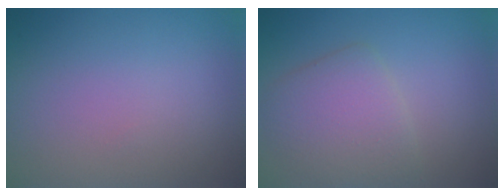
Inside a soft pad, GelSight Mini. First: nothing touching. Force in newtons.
{"total": 4.4, "press": 4.4, "slide": 0.1}